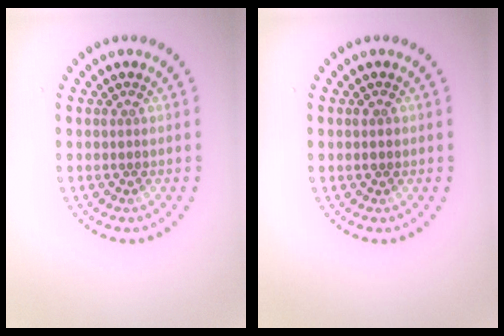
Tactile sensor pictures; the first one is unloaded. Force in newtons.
{"total": 1.0, "press": 1.0, "slide": 0.1}